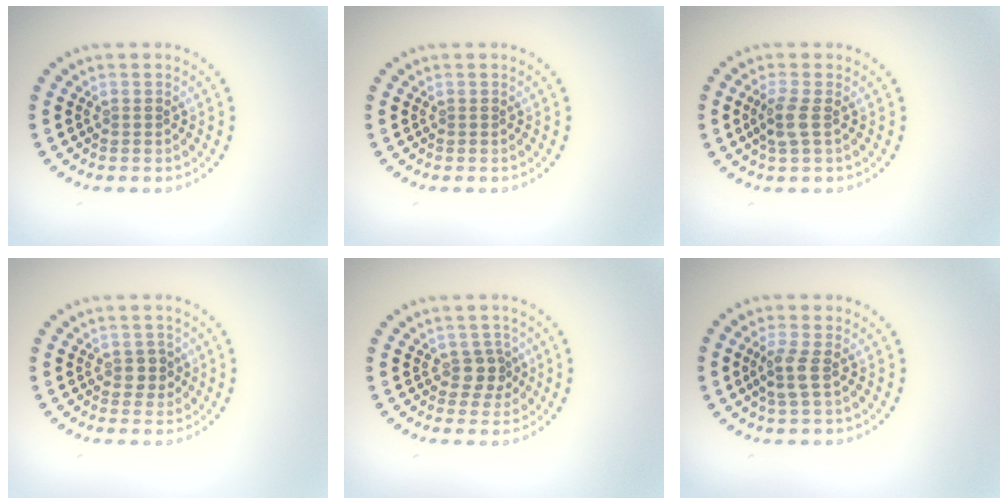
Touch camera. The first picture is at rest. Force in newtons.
{"total": 0.0}
{"total": 2.1, "press": 1.9, "slide": 1.0}
{"total": 1.3, "press": 1.1, "slide": 0.6}
{"total": 1.8, "press": 1.5, "slide": 1.0}
{"total": 2.0, "press": 1.7, "slide": 1.1}